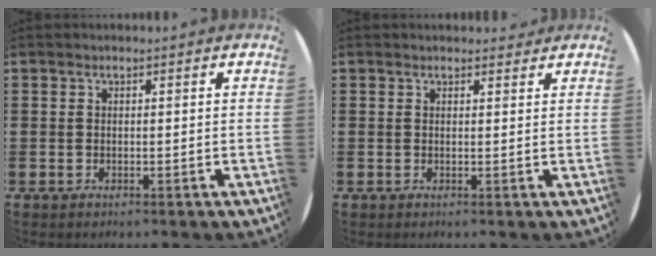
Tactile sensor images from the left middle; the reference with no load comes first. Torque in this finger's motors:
{"motor_torque": [0.23, -0.19, 0.00, 0.00]}